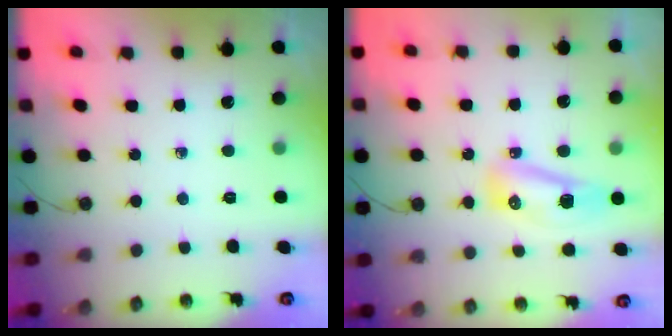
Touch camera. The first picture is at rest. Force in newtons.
{"total": 8.6, "press": 8.4, "slide": 1.9}